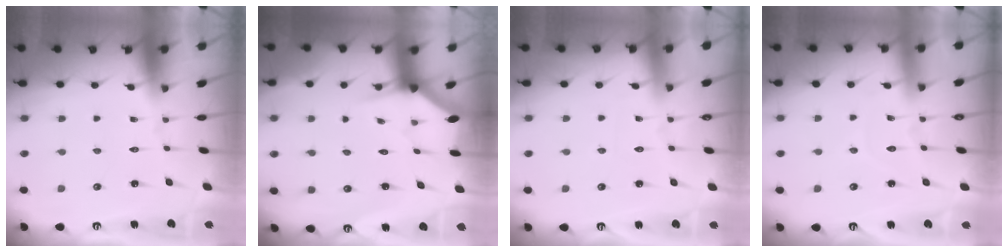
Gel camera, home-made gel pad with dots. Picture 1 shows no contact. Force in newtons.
{"total": 3.0, "press": 3.0, "slide": 0.0}
{"total": 3.2, "press": 3.1, "slide": 0.4}
{"total": 6.2, "press": 6.2, "slide": 0.6}